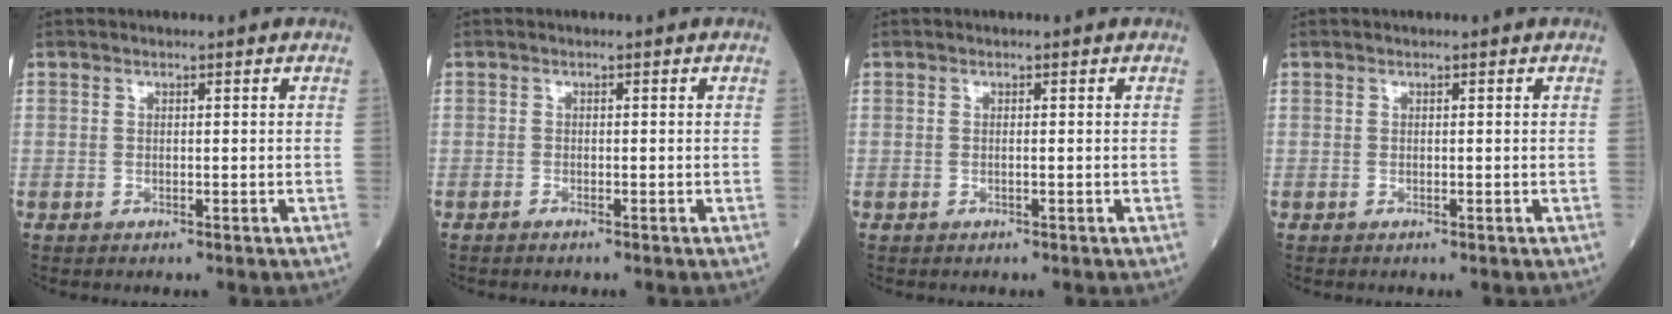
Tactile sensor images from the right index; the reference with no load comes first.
{"total": 0.0}
{"total": 0.0}
{"total": 0.0}